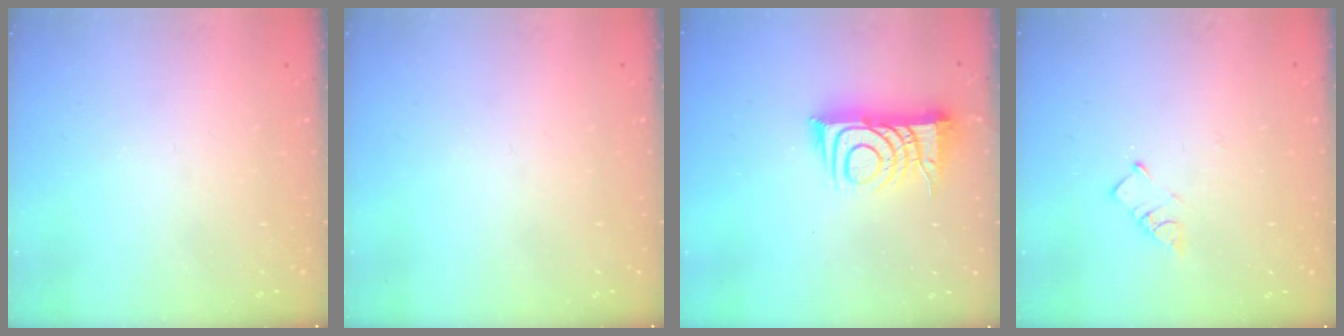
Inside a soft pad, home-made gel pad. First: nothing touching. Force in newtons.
{"total": 0.0}
{"total": 12.0, "press": 11.9, "slide": 1.0}
{"total": 2.9, "press": 2.9, "slide": 0.2}